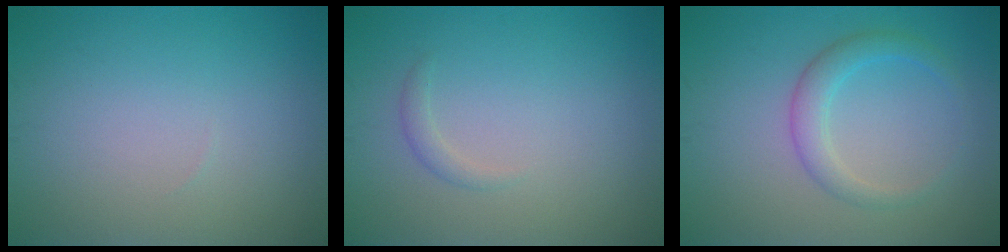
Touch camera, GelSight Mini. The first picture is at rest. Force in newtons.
{"total": 0.9, "press": 0.9, "slide": 0.1}
{"total": 2.6, "press": 2.6, "slide": 0.1}